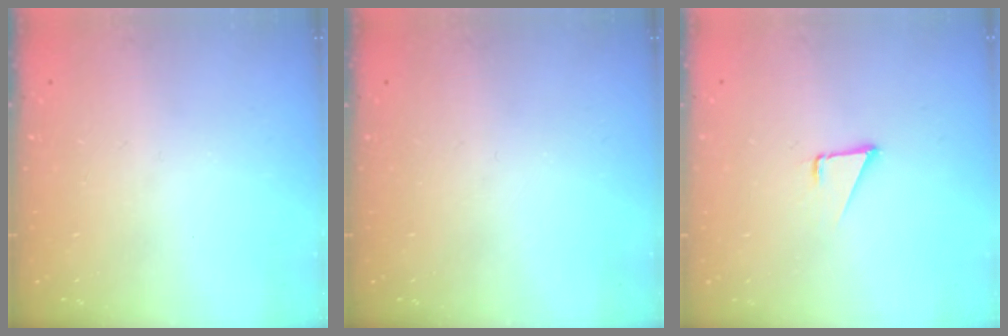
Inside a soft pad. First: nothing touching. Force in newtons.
{"total": 0.0}
{"total": 1.7, "press": 1.7, "slide": 0.1}